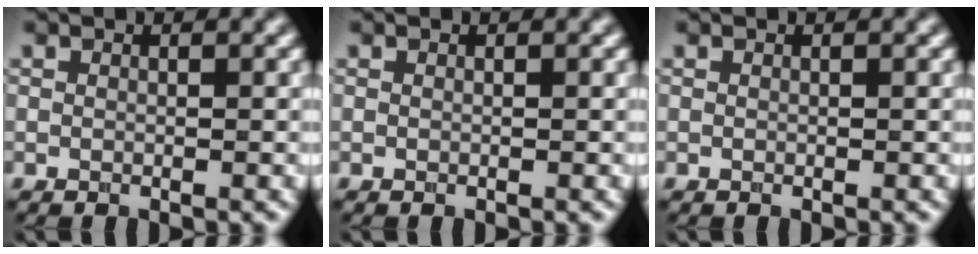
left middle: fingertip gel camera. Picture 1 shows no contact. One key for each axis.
{"total": 0.0}
{"total": 0.0}